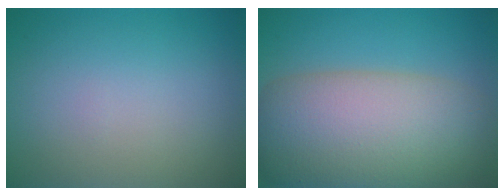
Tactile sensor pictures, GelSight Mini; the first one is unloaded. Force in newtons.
{"total": 12.3, "press": 12.3, "slide": 0.6}